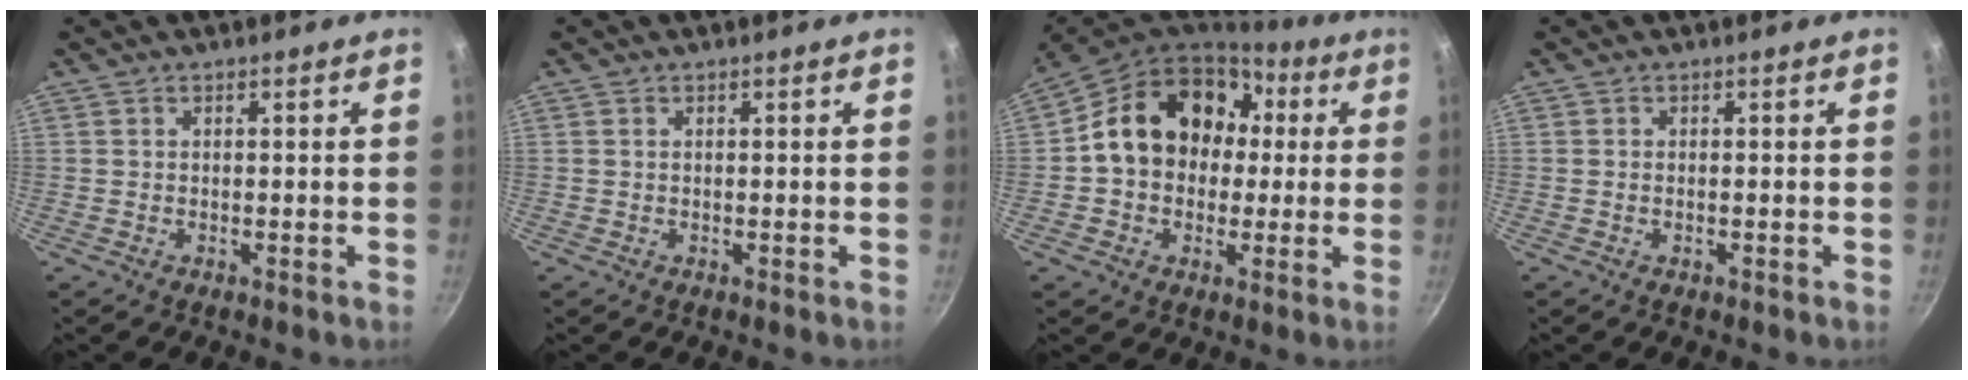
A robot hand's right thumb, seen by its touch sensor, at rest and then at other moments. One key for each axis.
{"total": 0.0}
{"total": 18.0, "fx": 2.5, "fy": 14.5, "fz": 10.5, "tx": -0.145, "ty": 0.043, "tz": 0.033}
{"total": 0.6, "fx": -0.2, "fy": 0.2, "fz": 0.4, "tx": -0.008, "ty": 0.003, "tz": -0.004}